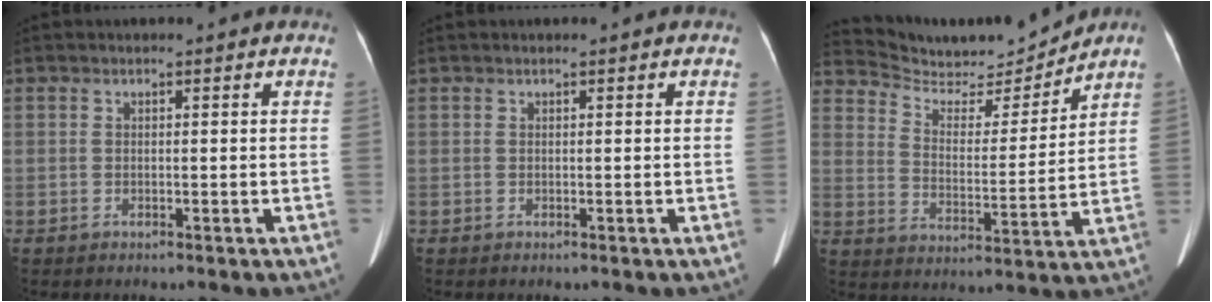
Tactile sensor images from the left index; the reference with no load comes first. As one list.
[{"total": 0.0}, {"total": 11.1, "force": [10.9, 1.8, 0.7], "torque": [-0.018, -0.009, 0.186]}]